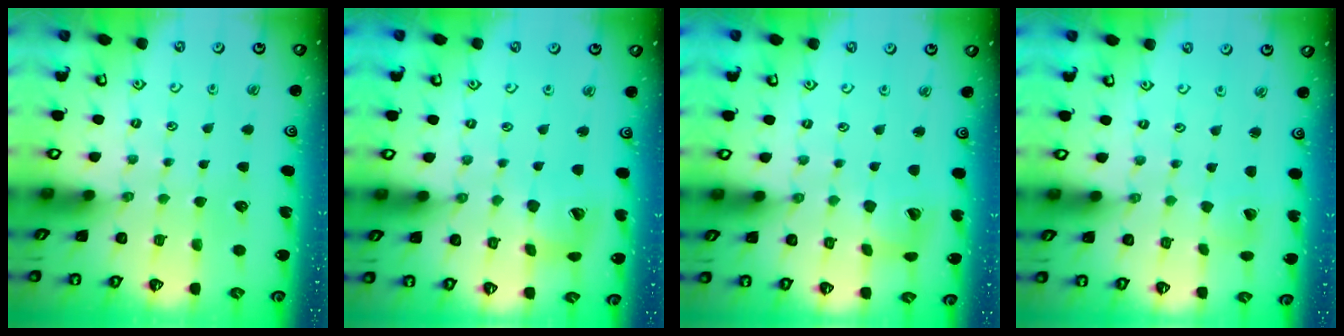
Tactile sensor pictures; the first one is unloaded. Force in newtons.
{"total": 10.4, "press": 10.4, "slide": 1.3}
{"total": 7.4, "press": 7.3, "slide": 1.1}
{"total": 1.0, "press": 1.0, "slide": 0.1}